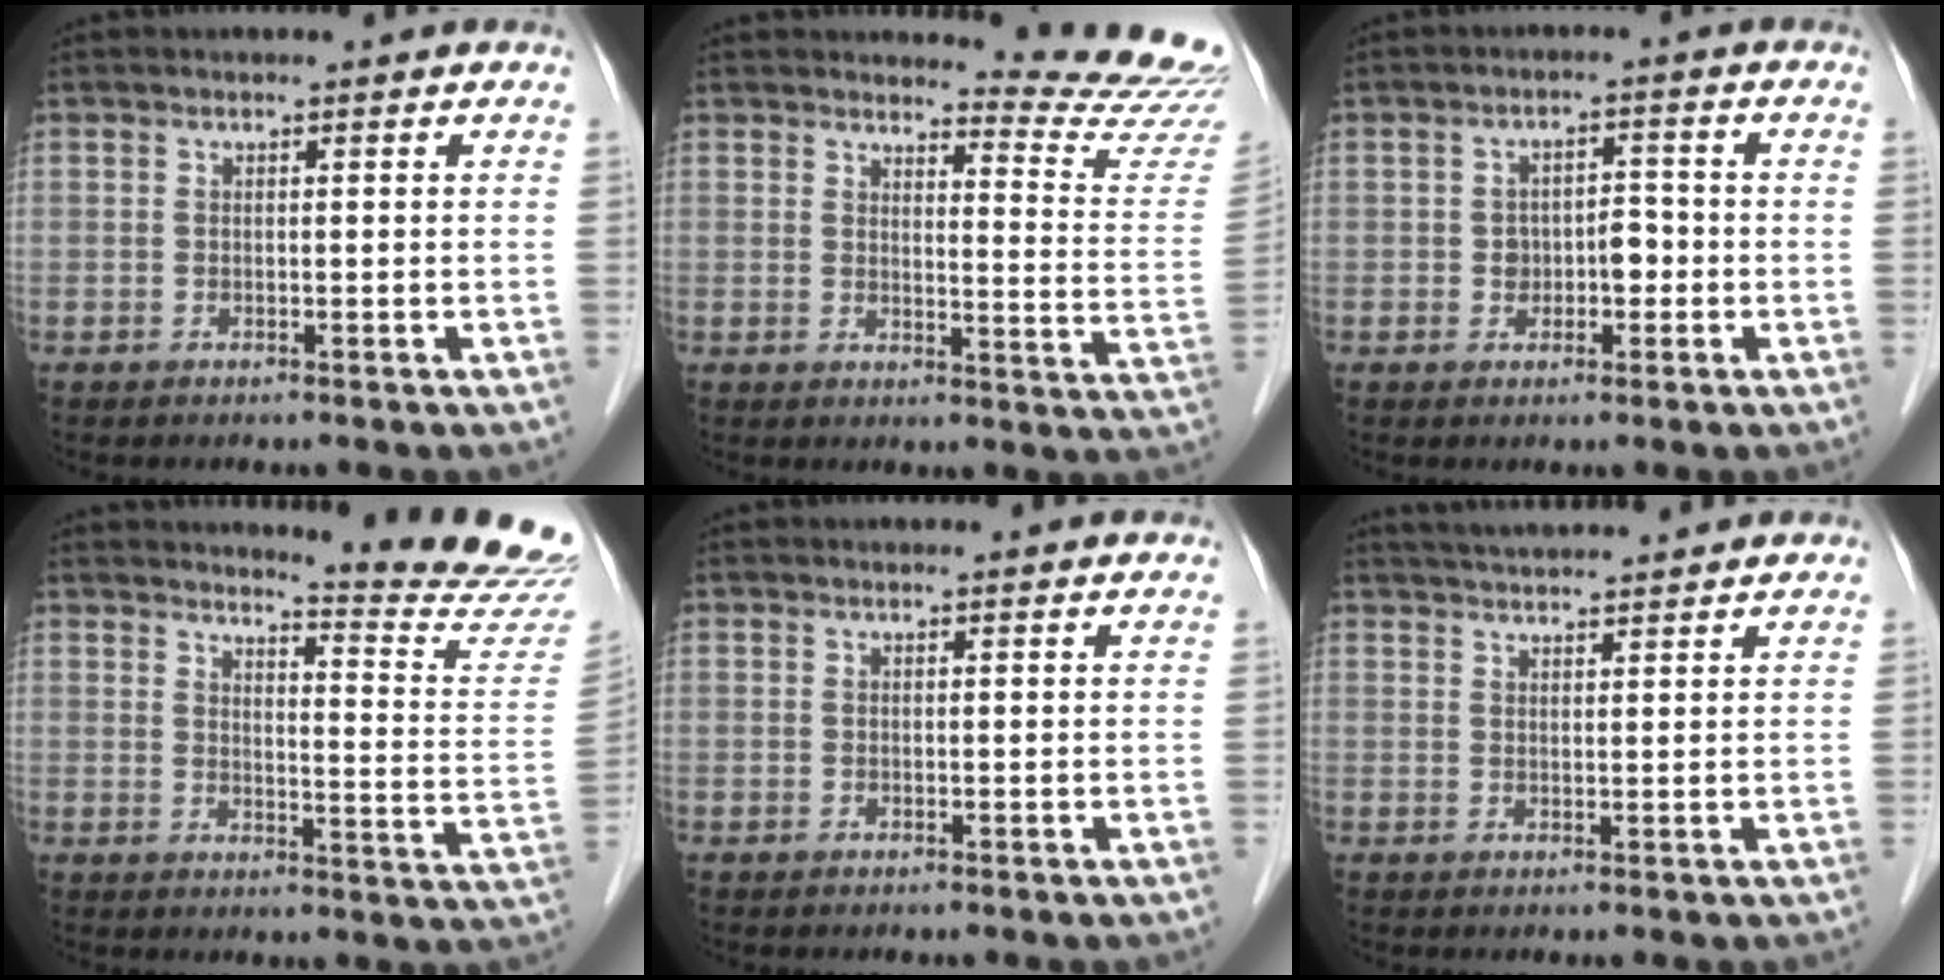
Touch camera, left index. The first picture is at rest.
{"total": 12.7, "force": [12.7, -0.7, 1.0], "torque": [-0.002, -0.125, 0.125]}
{"total": 3.7, "force": [-0.9, 2.4, 2.6], "torque": [-0.041, 0.016, -0.011]}
{"total": 15.3, "force": [15.0, -1.4, 3.1], "torque": [-0.038, -0.132, 0.162]}
{"total": 1.6, "force": [1.6, 0.3, 0.2], "torque": [-0.013, 0.006, 0.014]}
{"total": 7.6, "force": [7.1, 0.3, 2.7], "torque": [-0.046, 0.033, 0.104]}